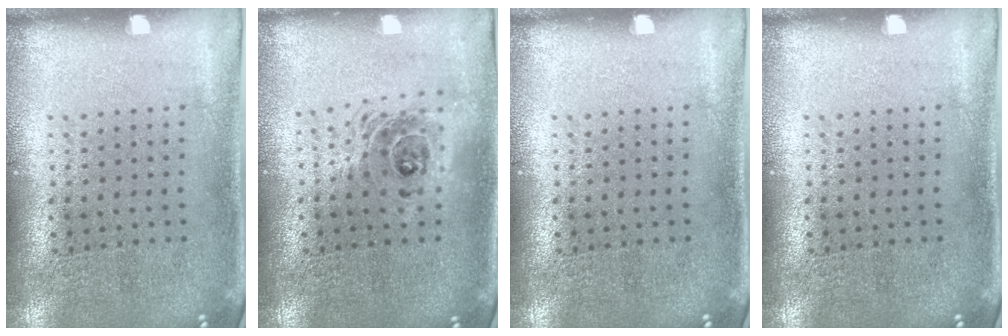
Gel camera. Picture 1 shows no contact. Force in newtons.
{"total": 1.4, "press": 1.2, "slide": 0.7}
{"total": 0.0}
{"total": 0.0}